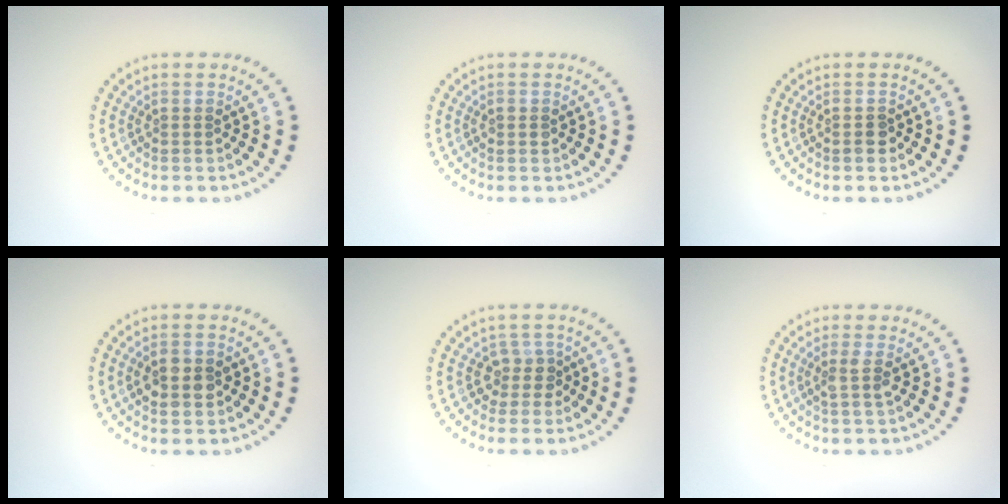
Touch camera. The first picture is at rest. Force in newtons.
{"total": 1.0, "press": 1.0, "slide": 0.1}
{"total": 1.3, "press": 1.2, "slide": 0.6}
{"total": 2.9, "press": 2.9, "slide": 0.0}
{"total": 1.8, "press": 1.4, "slide": 1.2}
{"total": 1.6, "press": 1.2, "slide": 1.0}